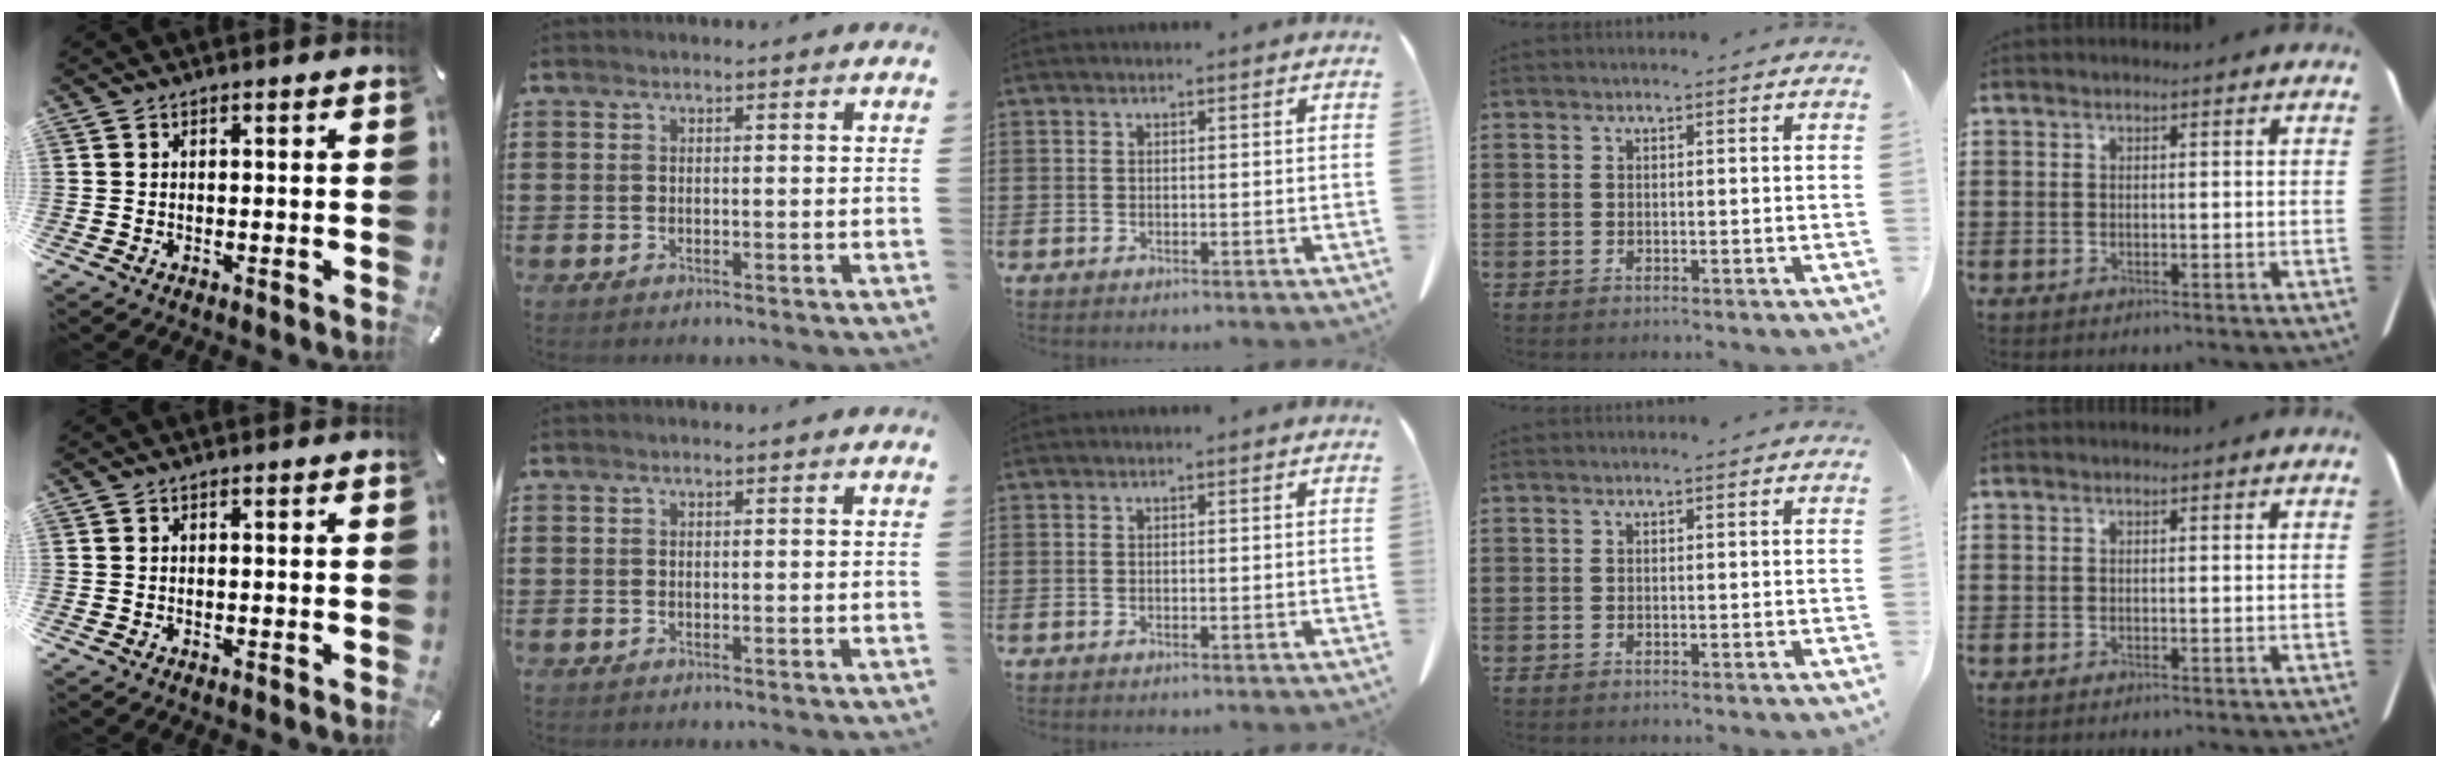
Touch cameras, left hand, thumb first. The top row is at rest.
{}